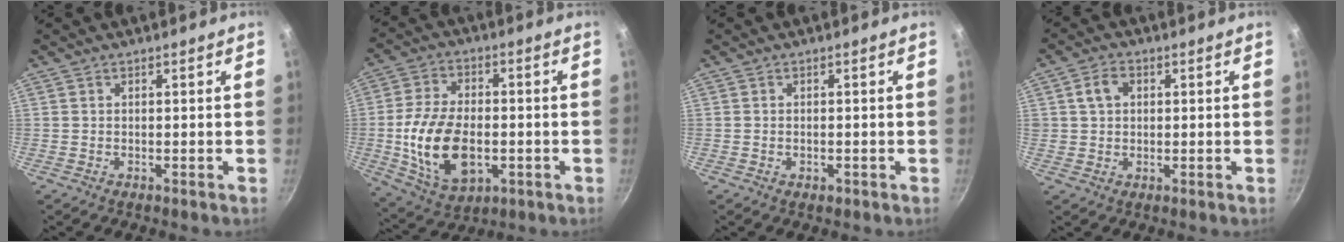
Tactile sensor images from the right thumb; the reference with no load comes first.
{"total": 16.4, "force": [-2.7, 9.8, 12.8], "torque": [-0.229, 0.011, -0.039]}
{"total": 1.2, "force": [-0.4, 0.7, 0.8], "torque": [-0.011, 0.001, -0.006]}
{"total": 4.5, "force": [1.1, 3.5, 2.5], "torque": [-0.027, 0.009, 0.017]}